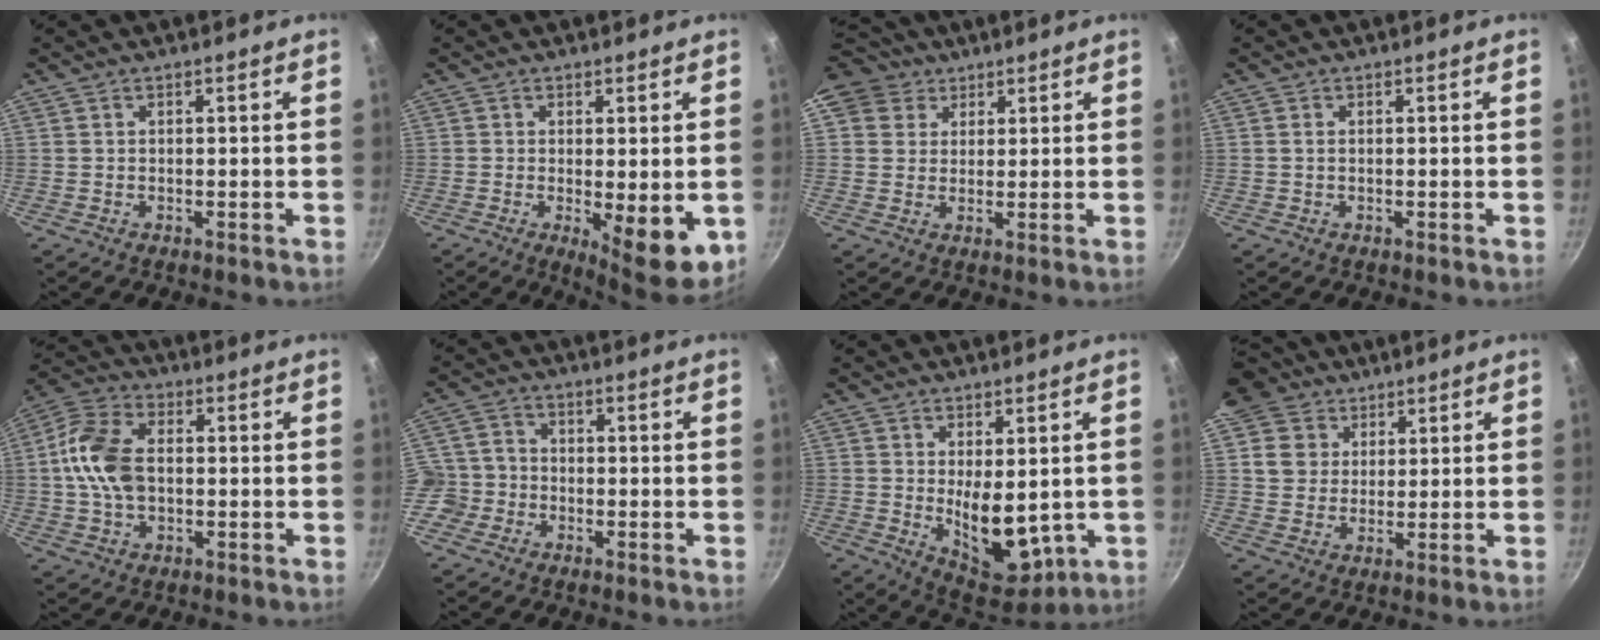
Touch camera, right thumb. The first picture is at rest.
{"total": 9.6, "force": [-1.4, 3.1, 9.0], "torque": [-0.109, -0.013, -0.008]}
{"total": 8.4, "force": [4.7, 6.7, 2.0], "torque": [-0.010, 0.004, 0.075]}
{"total": 0.6, "force": [0.1, 0.3, 0.5], "torque": [-0.011, 0.001, 0.002]}
{"total": 12.0, "force": [0.1, 7.8, 9.1], "torque": [-0.172, 0.023, -0.010]}
{"total": 5.9, "force": [-2.7, 5.0, 1.7], "torque": [-0.003, 0.026, -0.063]}
{"total": 12.4, "force": [0.8, 6.1, 10.8], "torque": [-0.139, -0.039, 0.037]}
{"total": 9.9, "force": [5.3, 8.0, 2.3], "torque": [-0.010, 0.001, 0.092]}